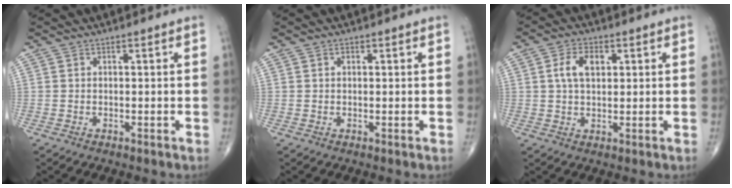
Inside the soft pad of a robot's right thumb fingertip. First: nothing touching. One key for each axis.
{"total": 0.7, "fx": 0.4, "fy": 0.4, "fz": 0.4, "tx": -0.003, "ty": -0.001, "tz": 0.005}
{"total": 5.8, "fx": 1.6, "fy": 3.4, "fz": 4.5, "tx": -0.080, "ty": 0.005, "tz": 0.027}